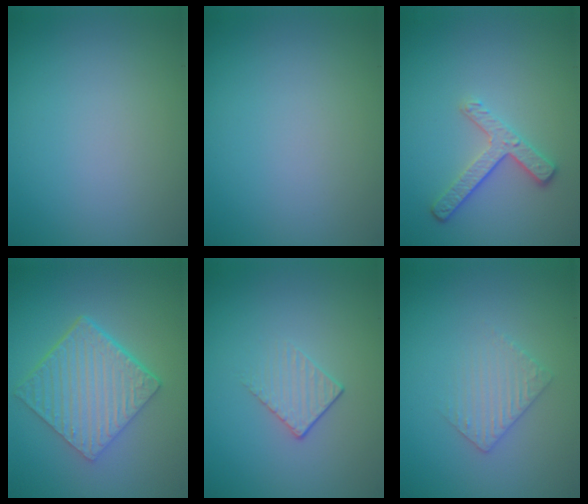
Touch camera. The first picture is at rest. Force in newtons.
{"total": 0.0}
{"total": 2.7, "press": 2.3, "slide": 1.5}
{"total": 6.7, "press": 4.5, "slide": 4.9}
{"total": 1.5, "press": 0.9, "slide": 1.2}
{"total": 2.2, "press": 2.2, "slide": 0.5}